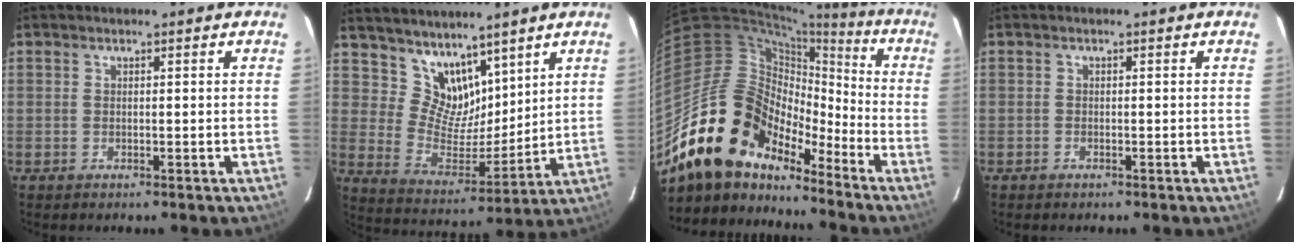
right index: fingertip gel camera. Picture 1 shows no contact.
{"total": 11.2, "force": [8.4, 6.2, 4.1], "torque": [-0.070, -0.003, 0.167]}
{"total": 19.4, "force": [-14.3, 10.4, 7.9], "torque": [-0.150, 0.024, -0.262]}
{"total": 0.9, "force": [-0.7, 0.5, 0.0], "torque": [-0.002, 0.004, -0.012]}